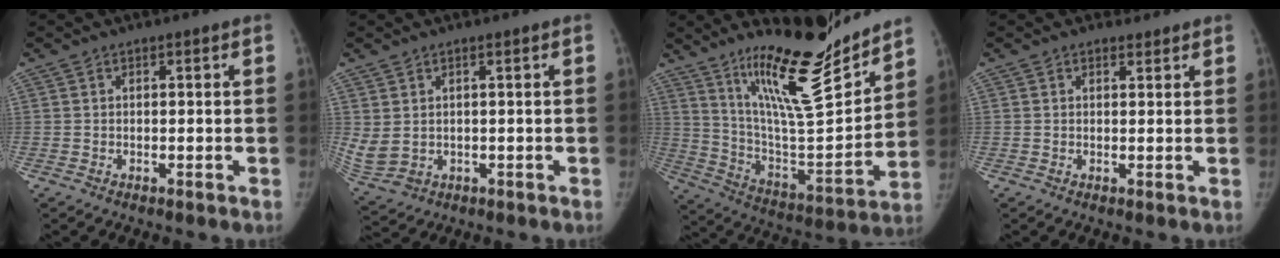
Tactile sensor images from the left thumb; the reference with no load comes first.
{"total": 6.6, "force": [0.8, 4.4, 4.8], "torque": [-0.110, -0.008, 0.032]}
{"total": 22.2, "force": [16.6, 4.5, 14.0], "torque": [-0.188, -0.118, 0.285]}
{"total": 1.5, "force": [1.3, 0.9, -0.1], "torque": [0.013, -0.008, 0.013]}